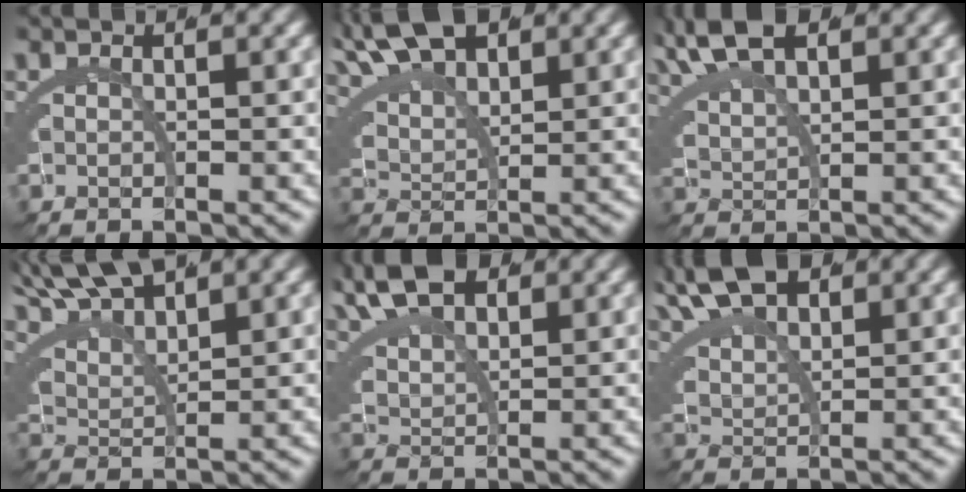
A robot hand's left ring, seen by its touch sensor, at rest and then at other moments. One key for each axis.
{"total": 5.4, "fx": 4.8, "fy": 1.1, "fz": 2.4, "tx": -0.044, "ty": 0.011, "tz": 0.086}
{"total": 4.0, "fx": 3.5, "fy": 0.0, "fz": 1.8, "tx": -0.042, "ty": 0.005, "tz": 0.071}
{"total": 5.5, "fx": 5.3, "fy": 0.0, "fz": 1.7, "tx": -0.028, "ty": 0.020, "tz": 0.090}
{"total": 4.6, "fx": 4.0, "fy": 0.8, "fz": 2.2, "tx": -0.044, "ty": 0.006, "tz": 0.076}
{"total": 4.8, "fx": 4.3, "fy": 0.8, "fz": 2.1, "tx": -0.040, "ty": 0.008, "tz": 0.080}